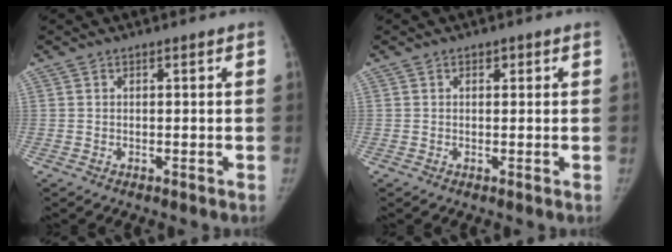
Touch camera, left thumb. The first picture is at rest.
{"total": 1.1, "force": [0.6, 0.8, 0.5], "torque": [0.005, -0.001, 0.006]}